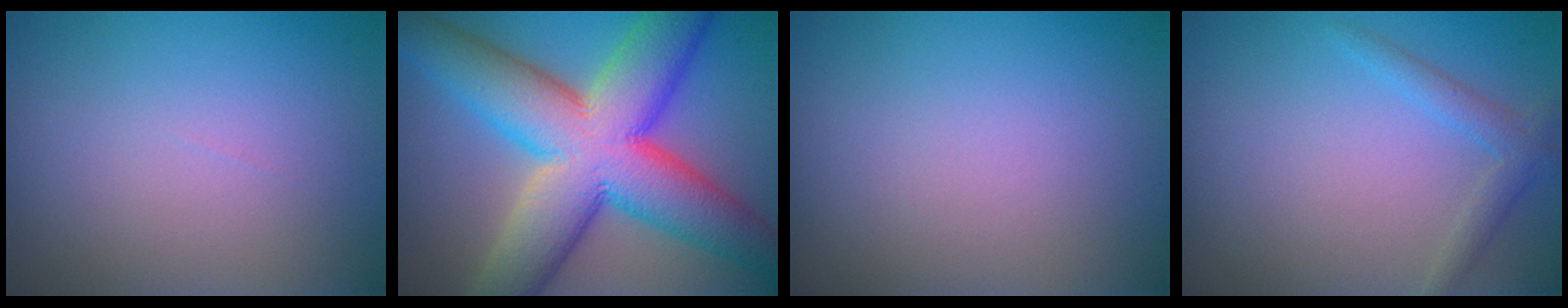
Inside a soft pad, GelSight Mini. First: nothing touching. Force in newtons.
{"total": 14.2, "press": 14.2, "slide": 0.6}
{"total": 0.0}
{"total": 1.7, "press": 1.7, "slide": 0.1}